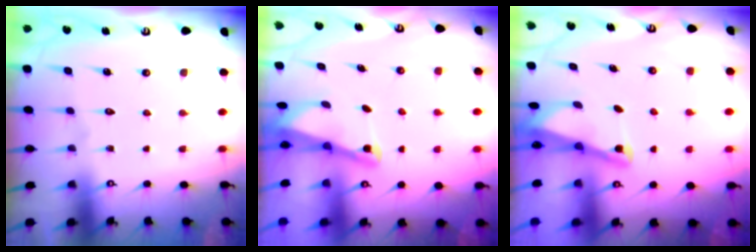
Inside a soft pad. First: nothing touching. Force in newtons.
{"total": 2.0, "press": 2.0, "slide": 0.4}
{"total": 2.1, "press": 2.1, "slide": 0.4}